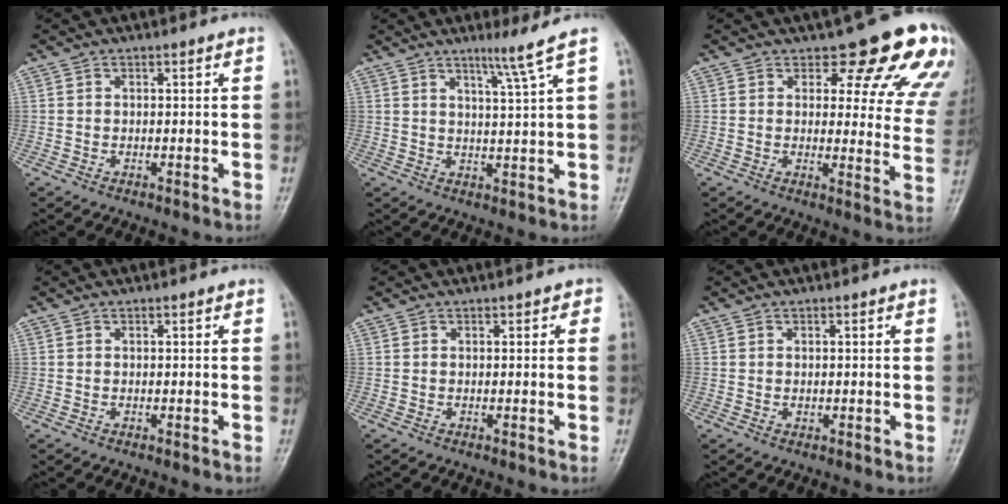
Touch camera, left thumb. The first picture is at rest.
{"total": 4.9, "force": [3.2, -1.4, 3.5], "torque": [-0.062, -0.029, 0.058]}
{"total": 15.4, "force": [11.2, 6.0, 8.7], "torque": [-0.048, -0.064, 0.107]}
{"total": 0.0}
{"total": 1.4, "force": [0.6, 1.0, 0.8], "torque": [0.008, 0.002, 0.001]}
{"total": 0.7, "force": [0.1, 0.5, 0.4], "torque": [-0.003, 0.000, 0.000]}